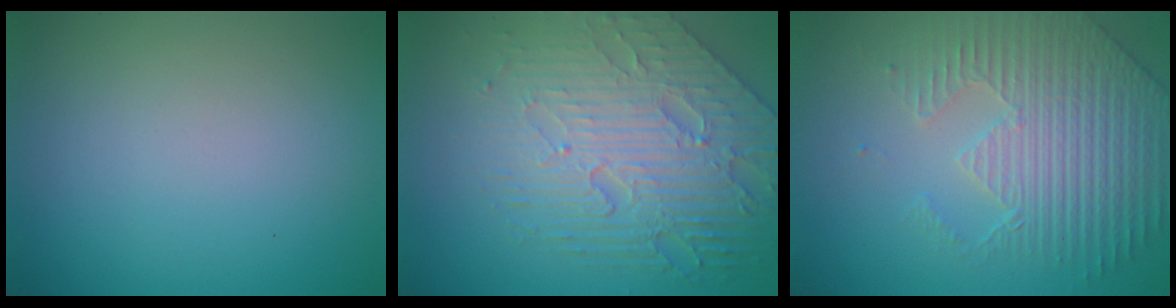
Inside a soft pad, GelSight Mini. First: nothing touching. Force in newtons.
{"total": 7.6, "press": 5.6, "slide": 5.2}
{"total": 4.3, "press": 4.1, "slide": 1.1}